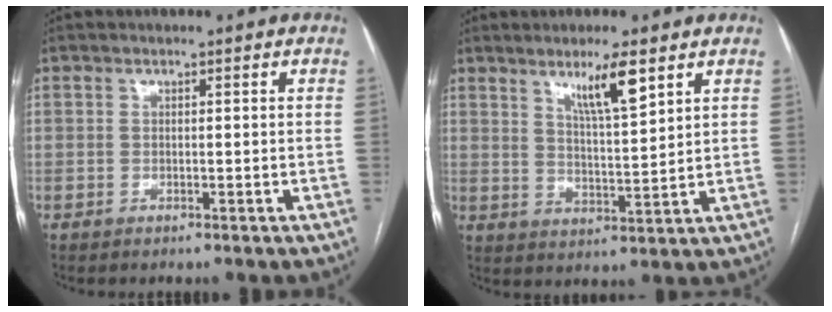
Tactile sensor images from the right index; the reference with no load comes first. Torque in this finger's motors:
{"motor_torque": [0.23, 0.15, 0.12, 0.07]}